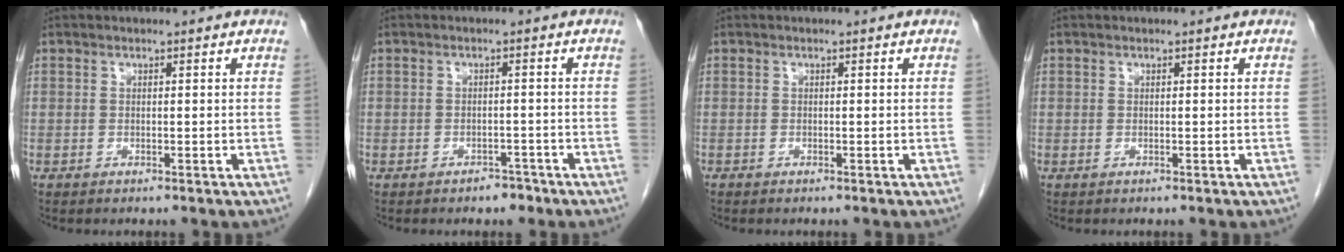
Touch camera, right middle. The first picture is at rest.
{"total": 1.9, "force": [-1.5, 0.9, 0.7], "torque": [-0.016, 0.000, -0.017]}
{"total": 0.0}
{"total": 0.0}